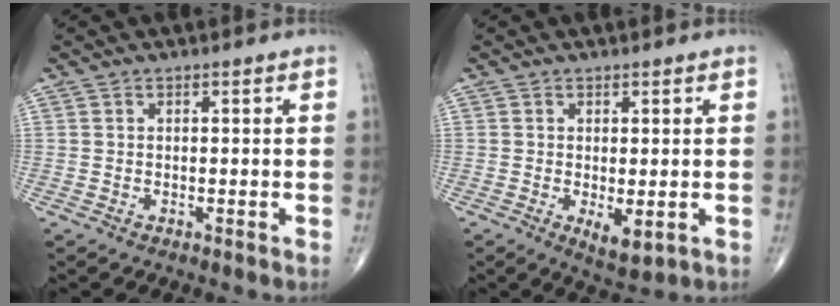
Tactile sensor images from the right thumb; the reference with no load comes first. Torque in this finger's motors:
{"motor_torque": [-0.15, 0.18, -0.08, -0.08, 0.02]}